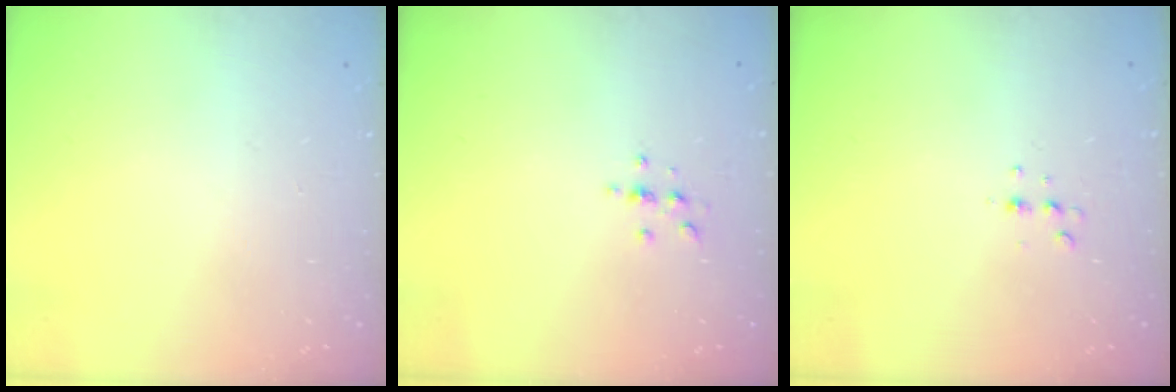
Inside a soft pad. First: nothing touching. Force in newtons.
{"total": 2.2, "press": 2.1, "slide": 0.2}
{"total": 3.9, "press": 3.8, "slide": 1.1}